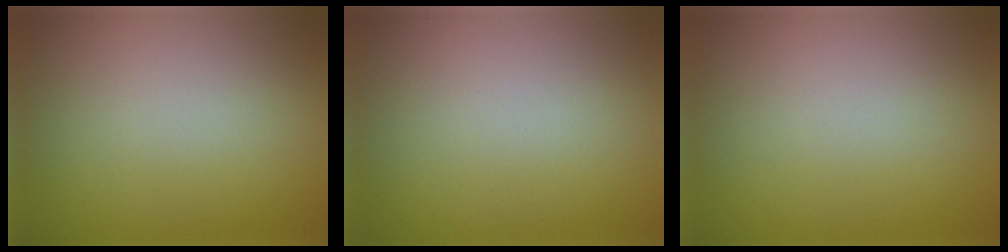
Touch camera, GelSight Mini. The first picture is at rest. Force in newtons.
{"total": 0.0}
{"total": 0.0}